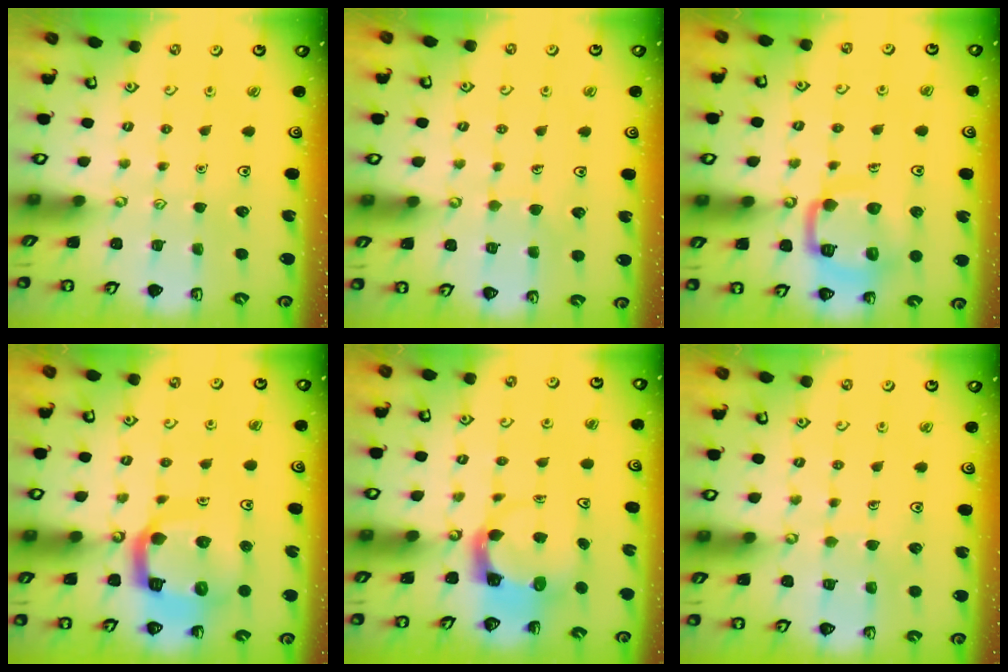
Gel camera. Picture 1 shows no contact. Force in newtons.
{"total": 5.2, "press": 5.1, "slide": 0.3}
{"total": 13.7, "press": 13.7, "slide": 1.4}
{"total": 15.3, "press": 15.2, "slide": 1.8}
{"total": 3.8, "press": 3.7, "slide": 0.5}
{"total": 5.8, "press": 5.7, "slide": 0.4}